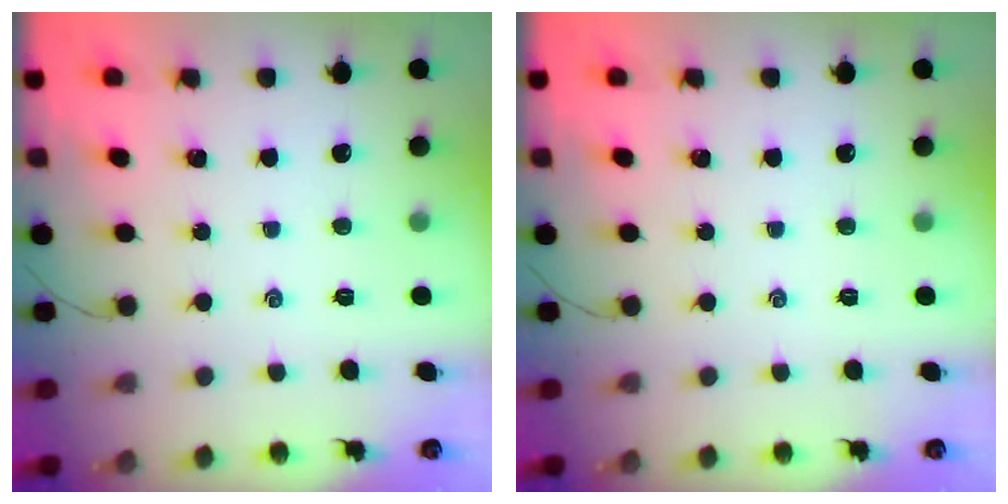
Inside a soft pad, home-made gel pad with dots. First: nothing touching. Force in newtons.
{"total": 0.0}